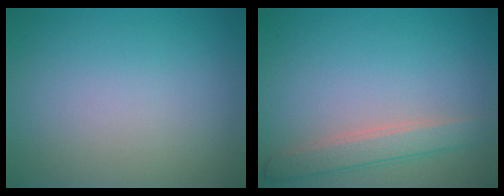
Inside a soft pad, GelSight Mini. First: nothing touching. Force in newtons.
{"total": 2.6, "press": 2.6, "slide": 0.2}